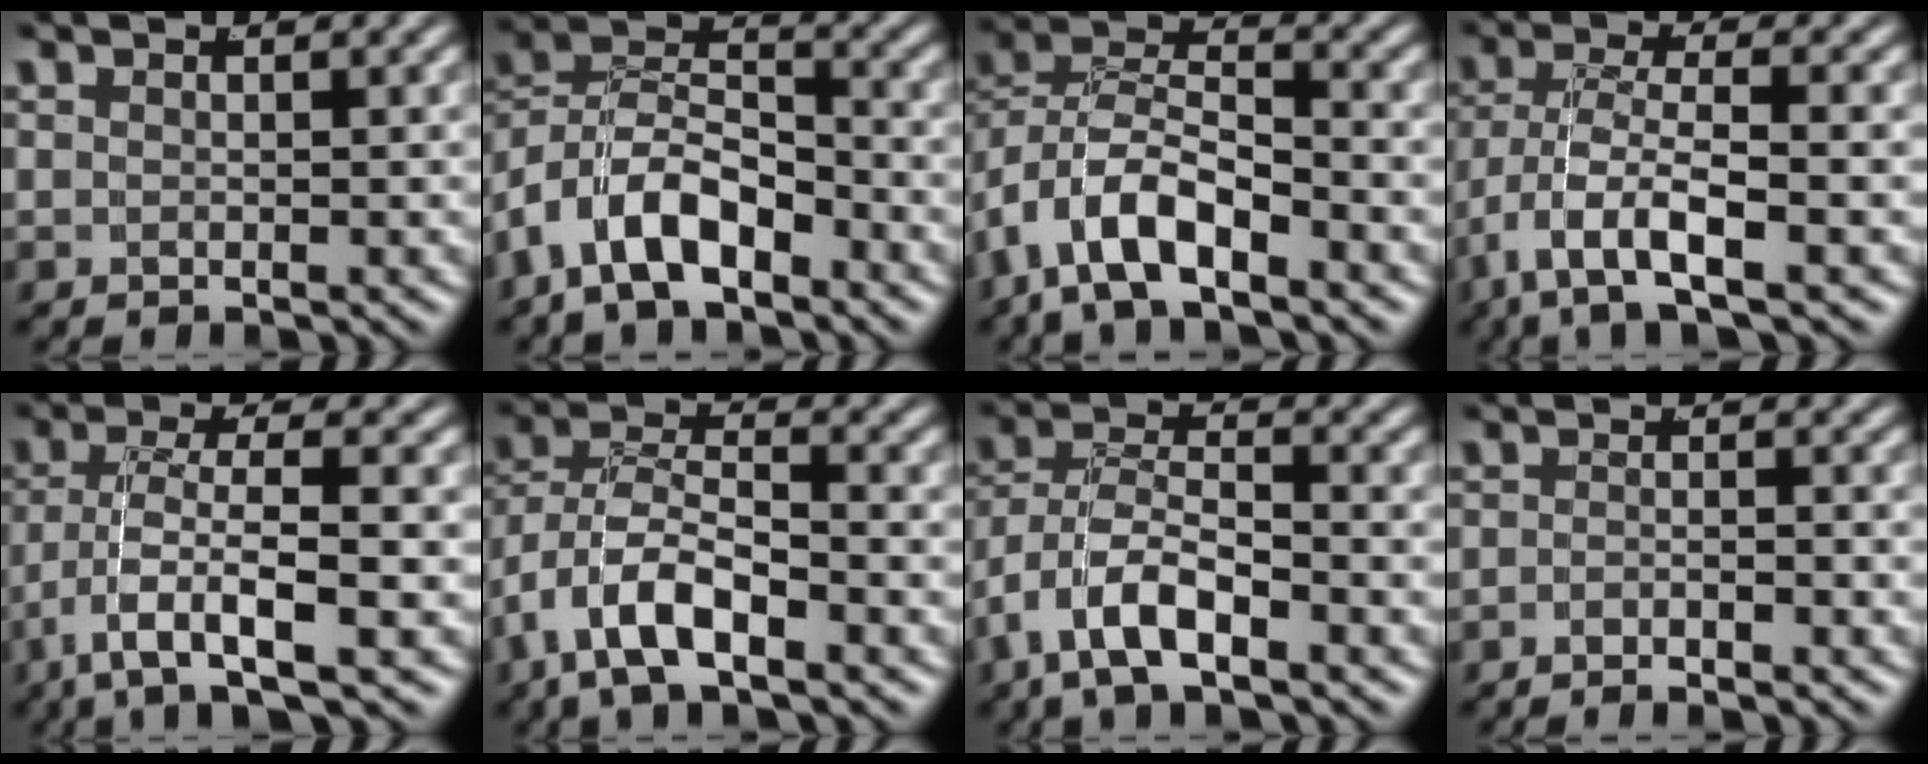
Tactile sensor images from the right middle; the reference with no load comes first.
{"total": 8.4, "force": [-1.8, 6.8, 4.7], "torque": [-0.111, -0.013, -0.036]}
{"total": 6.4, "force": [-1.7, 4.9, 3.7], "torque": [-0.098, -0.010, -0.033]}
{"total": 4.9, "force": [-1.9, 2.1, 4.0], "torque": [-0.105, -0.033, -0.013]}
{"total": 5.3, "force": [-2.6, 1.5, 4.3], "torque": [-0.102, -0.029, -0.025]}
{"total": 5.6, "force": [-1.3, 3.9, 3.8], "torque": [-0.102, -0.019, -0.018]}
{"total": 5.0, "force": [-1.3, 3.4, 3.5], "torque": [-0.093, -0.021, -0.016]}
{"total": 2.3, "force": [-2.1, 0.2, 0.9], "torque": [-0.011, 0.003, -0.041]}